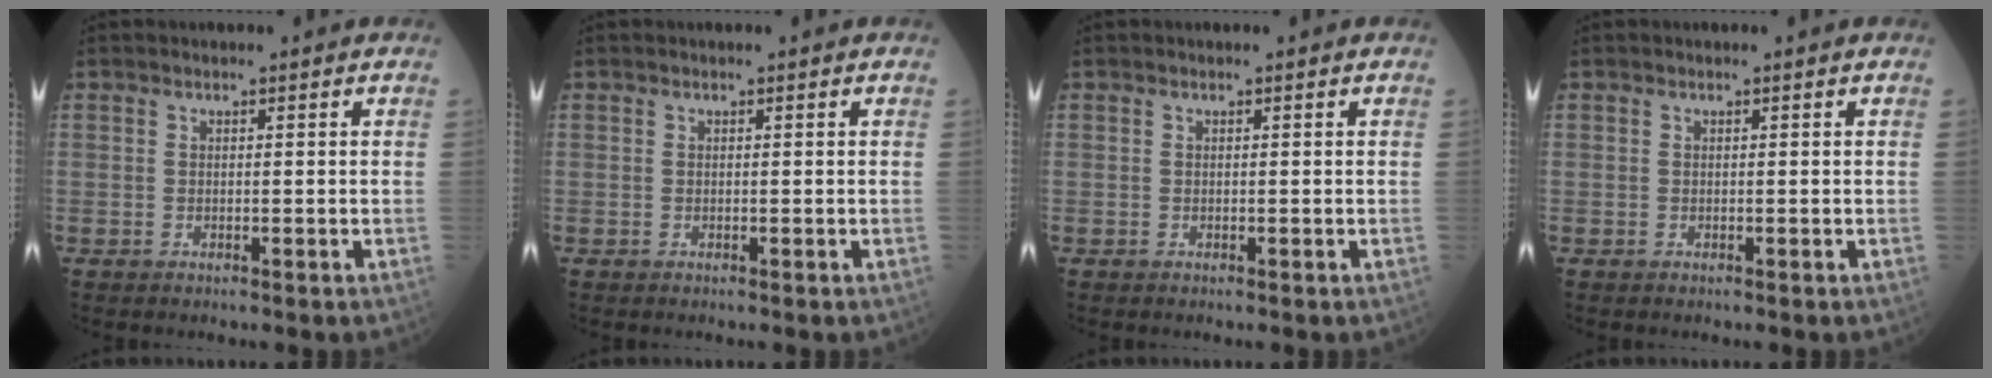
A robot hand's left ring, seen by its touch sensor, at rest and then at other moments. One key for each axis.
{"total": 0.0}
{"total": 0.0}
{"total": 0.0}